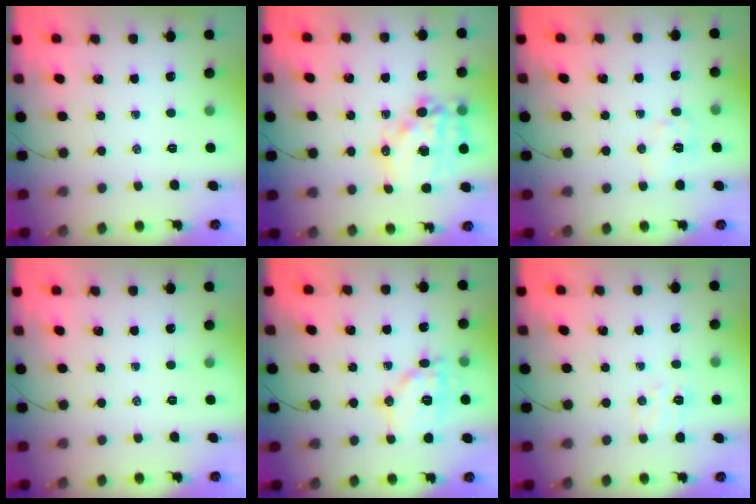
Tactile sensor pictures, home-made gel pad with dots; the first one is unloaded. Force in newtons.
{"total": 16.2, "press": 15.7, "slide": 4.0}
{"total": 5.8, "press": 5.8, "slide": 0.6}
{"total": 0.0}
{"total": 12.1, "press": 12.0, "slide": 0.8}
{"total": 5.6, "press": 5.5, "slide": 1.2}